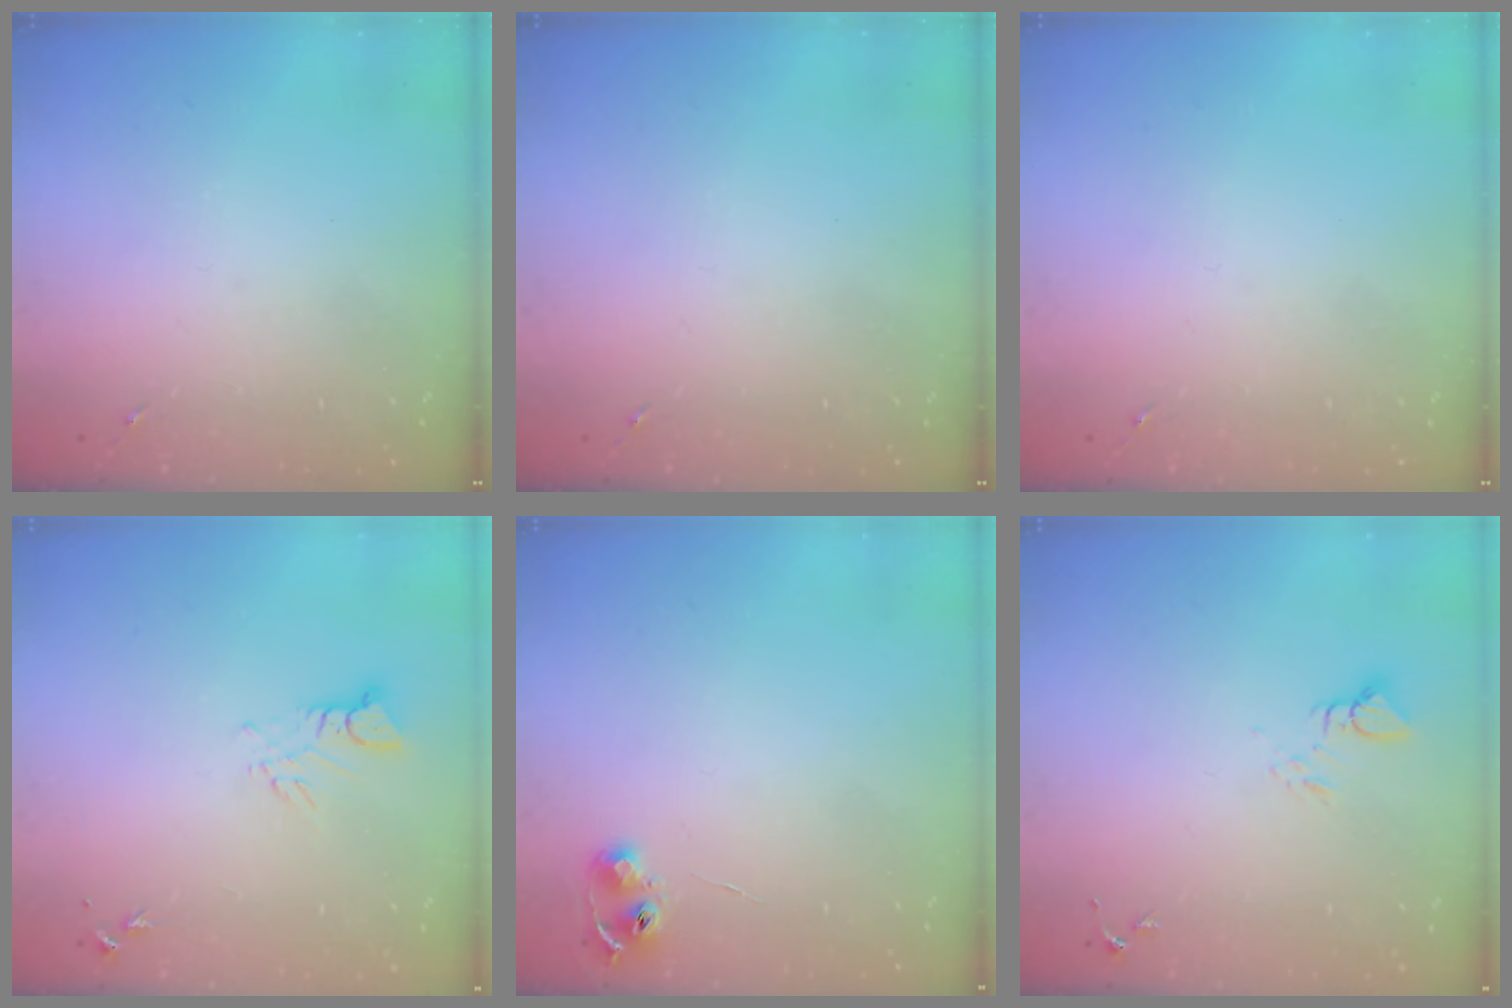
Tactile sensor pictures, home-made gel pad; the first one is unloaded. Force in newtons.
{"total": 0.0}
{"total": 0.0}
{"total": 3.9, "press": 3.9, "slide": 0.4}
{"total": 6.4, "press": 6.4, "slide": 0.7}
{"total": 3.4, "press": 3.4, "slide": 0.2}